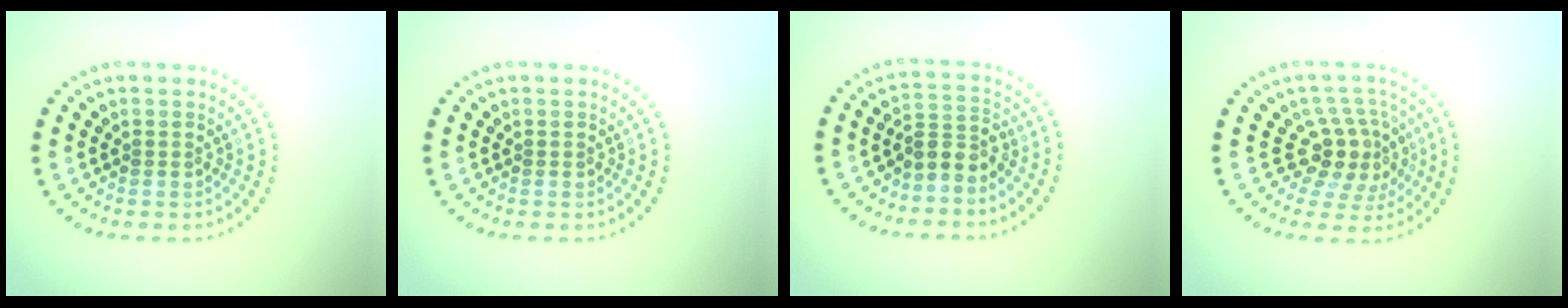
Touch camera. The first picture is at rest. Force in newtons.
{"total": 0.0}
{"total": 2.6, "press": 2.0, "slide": 1.6}
{"total": 4.0, "press": 3.2, "slide": 2.3}